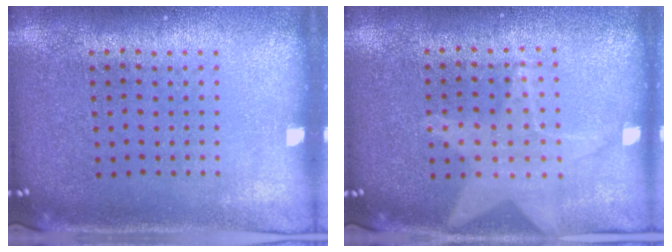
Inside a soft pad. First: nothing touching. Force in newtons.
{"total": 0.6, "press": 0.5, "slide": 0.2}